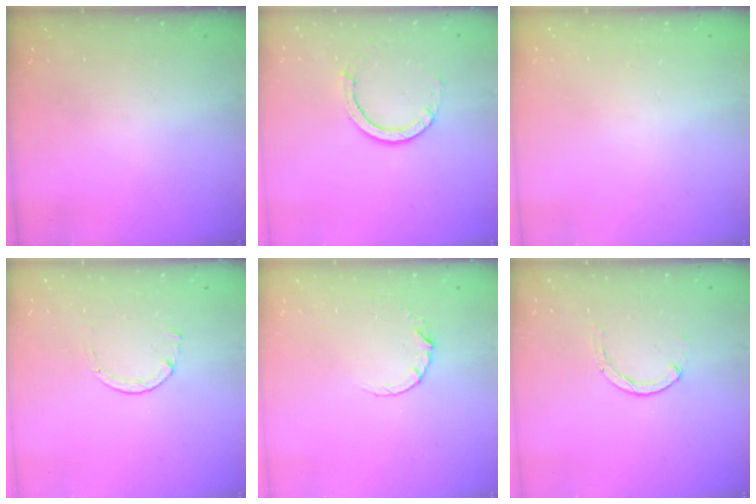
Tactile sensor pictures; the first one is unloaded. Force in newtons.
{"total": 4.5, "press": 4.5, "slide": 0.3}
{"total": 2.5, "press": 2.5, "slide": 0.2}
{"total": 1.7, "press": 1.7, "slide": 0.2}
{"total": 3.7, "press": 3.7, "slide": 0.5}
{"total": 0.0}